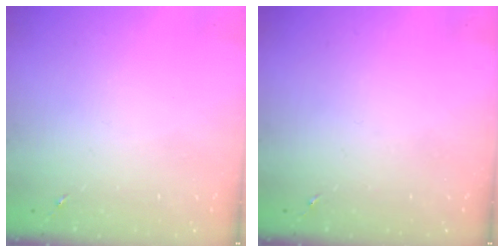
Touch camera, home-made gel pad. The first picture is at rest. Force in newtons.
{"total": 0.0}